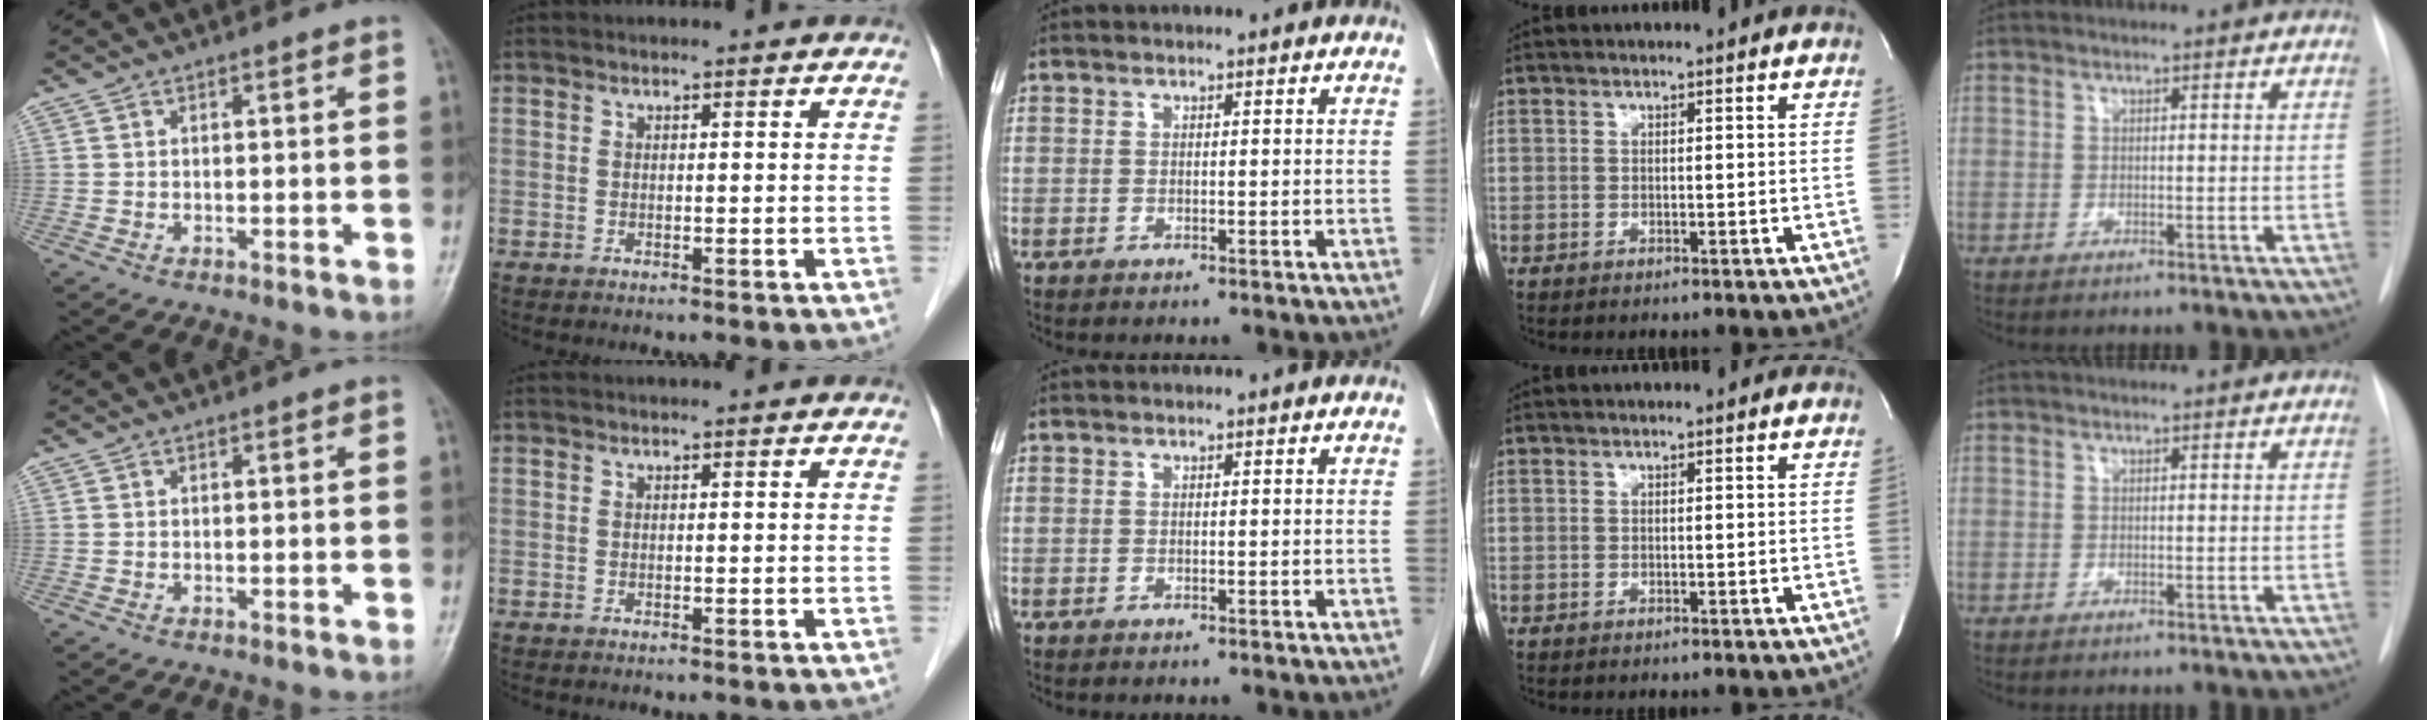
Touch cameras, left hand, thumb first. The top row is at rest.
{}